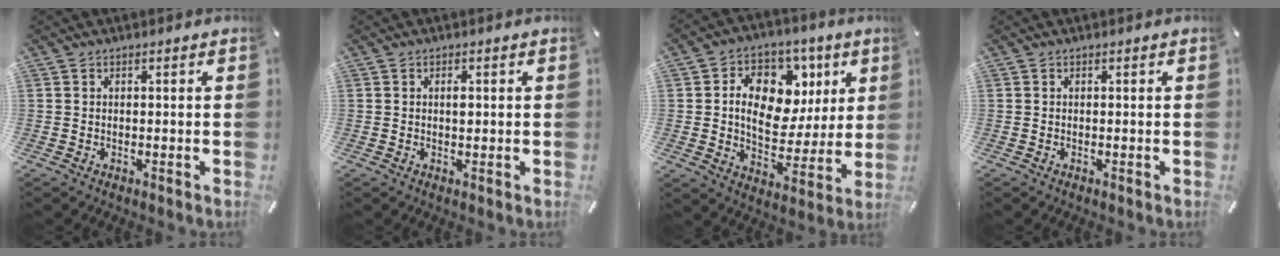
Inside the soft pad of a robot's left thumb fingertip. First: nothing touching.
{"total": 1.4, "force": [0.2, 0.7, 1.2], "torque": [-0.016, 0.000, 0.001]}
{"total": 14.7, "force": [4.0, 11.0, 8.9], "torque": [-0.130, -0.015, 0.077]}
{"total": 0.0}